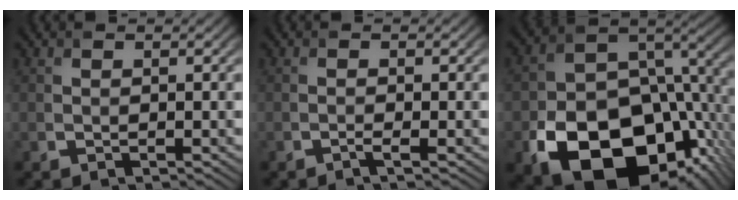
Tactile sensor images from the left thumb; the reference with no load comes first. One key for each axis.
{"total": 0.9, "fx": -0.6, "fy": 0.0, "fz": 0.7, "tx": -0.013, "ty": 0.001, "tz": -0.014}
{"total": 18.8, "fx": -7.3, "fy": 13.1, "fz": 11.4, "tx": -0.205, "ty": -0.052, "tz": -0.100}